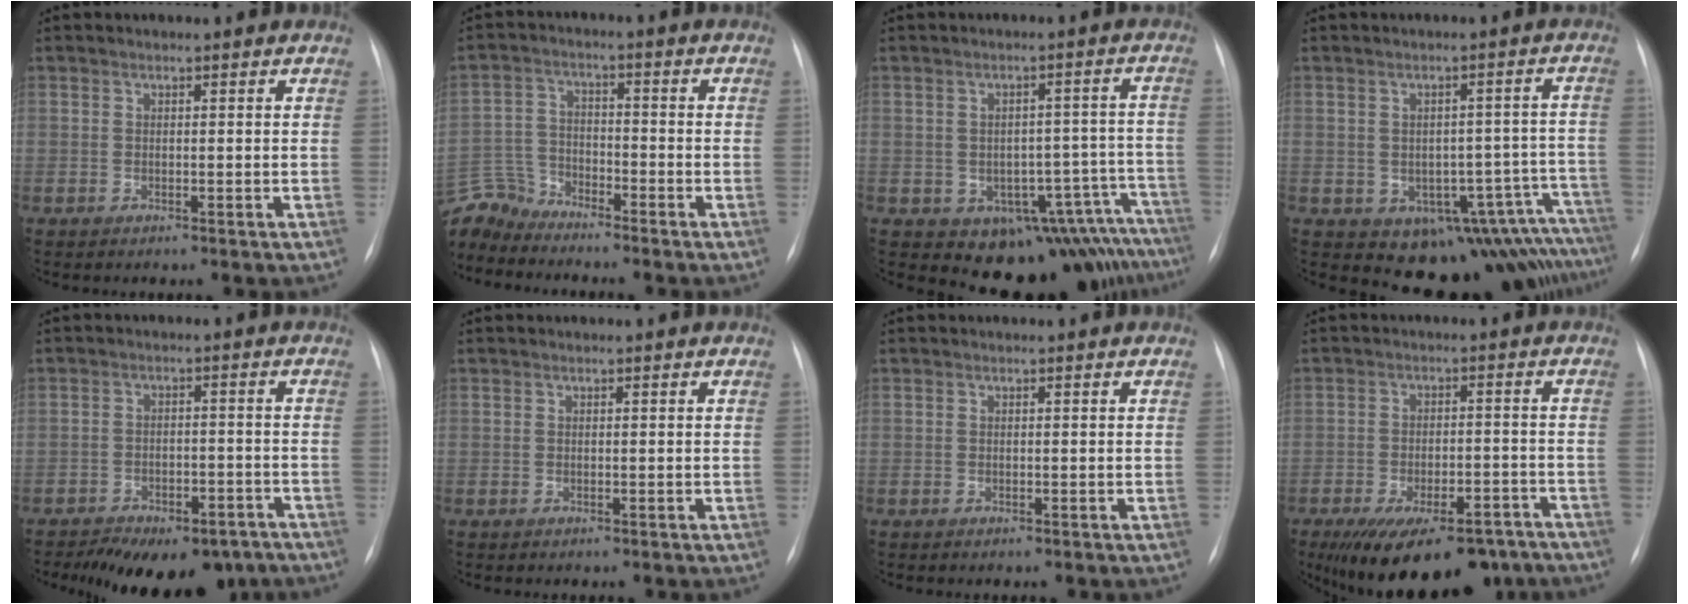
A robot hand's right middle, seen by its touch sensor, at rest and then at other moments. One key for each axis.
{"total": 6.9, "fx": -6.8, "fy": 0.9, "fz": -0.8, "tx": 0.012, "ty": 0.008, "tz": -0.137}
{"total": 12.2, "fx": -8.9, "fy": 5.5, "fz": 6.1, "tx": -0.048, "ty": 0.037, "tz": -0.104}
{"total": 12.1, "fx": -8.1, "fy": 5.5, "fz": 7.2, "tx": -0.066, "ty": 0.033, "tz": -0.095}
{"total": 15.9, "fx": -11.9, "fy": 7.4, "fz": 7.5, "tx": -0.128, "ty": 0.003, "tz": -0.150}
{"total": 0.0}
{"total": 0.0}
{"total": 17.5, "fx": -13.1, "fy": 6.9, "fz": 9.3, "tx": -0.139, "ty": -0.004, "tz": -0.173}